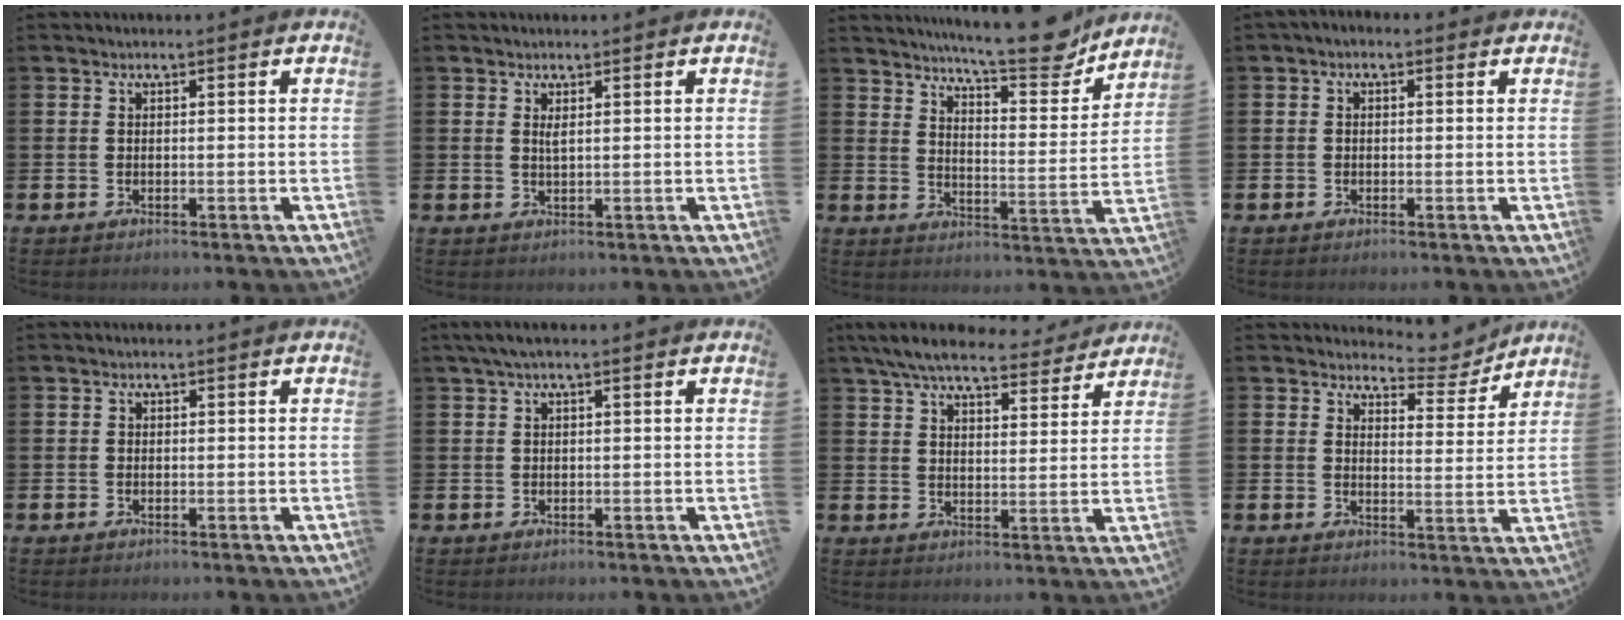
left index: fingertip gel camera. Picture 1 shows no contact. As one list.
[{"total": 1.1, "force": [0.7, 0.1, 0.8], "torque": [-0.006, -0.003, 0.010]}, {"total": 10.4, "force": [9.5, 1.2, 3.9], "torque": [-0.078, -0.060, 0.167]}, {"total": 0.8, "force": [-0.4, 0.5, 0.5], "torque": [-0.008, 0.005, -0.010]}, {"total": 0.5, "force": [-0.1, 0.5, 0.2], "torque": [-0.012, 0.009, -0.003]}, {"total": 1.5, "force": [0.5, 0.2, 1.3], "torque": [-0.033, 0.006, 0.010]}, {"total": 7.5, "force": [6.8, 1.7, 2.6], "torque": [-0.065, -0.034, 0.120]}, {"total": 5.0, "force": [4.6, 1.7, 0.8], "torque": [-0.016, -0.036, 0.076]}]